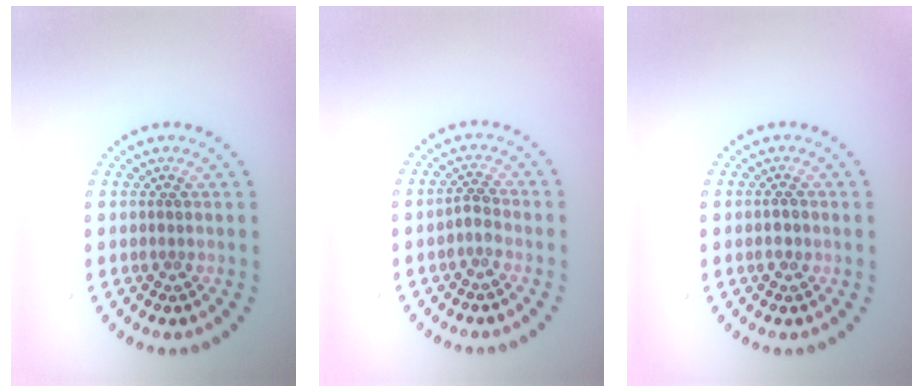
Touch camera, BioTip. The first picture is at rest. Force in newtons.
{"total": 1.3, "press": 1.0, "slide": 0.8}
{"total": 1.0, "press": 1.0, "slide": 0.1}